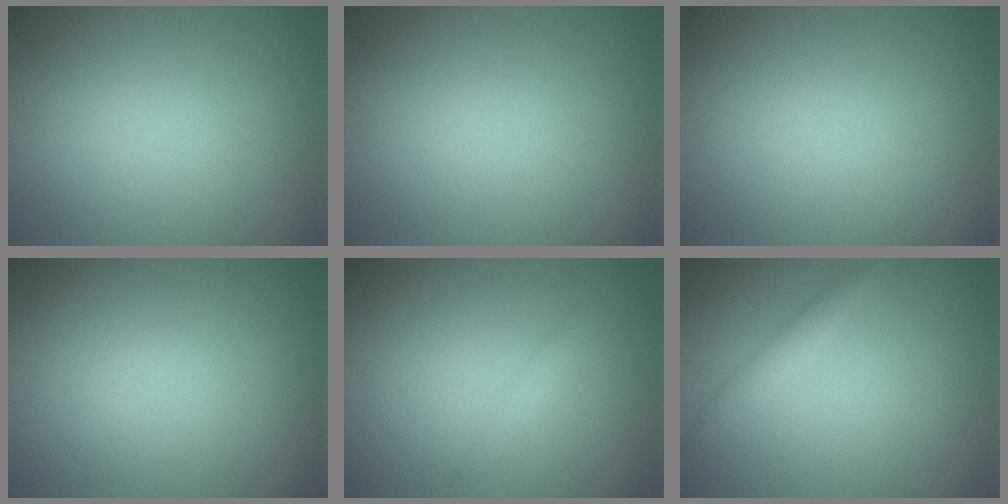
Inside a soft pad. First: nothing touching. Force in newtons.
{"total": 0.0}
{"total": 0.0}
{"total": 0.0}
{"total": 0.9, "press": 0.9, "slide": 0.0}
{"total": 1.3, "press": 1.3, "slide": 0.0}